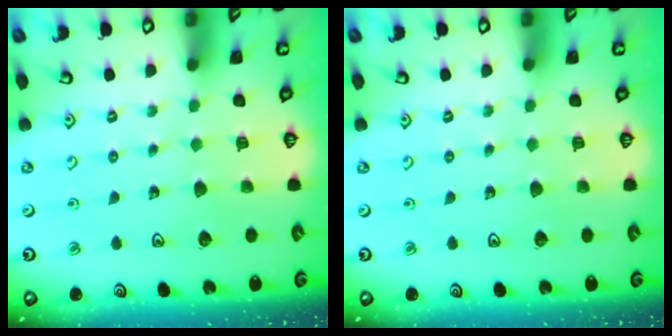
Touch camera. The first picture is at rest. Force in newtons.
{"total": 0.0}